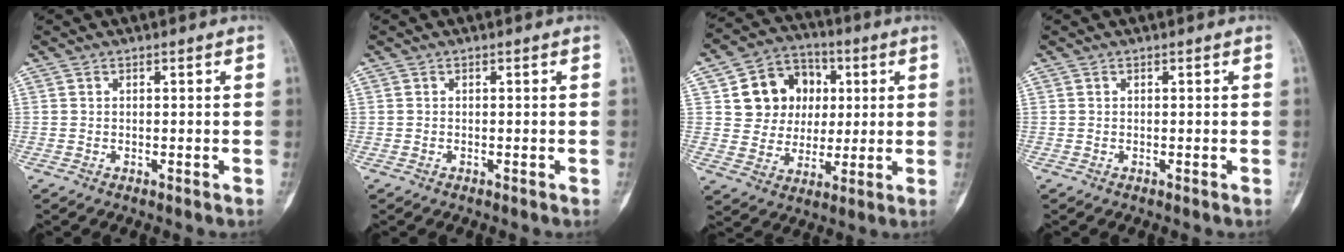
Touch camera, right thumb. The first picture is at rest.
{"total": 0.0}
{"total": 13.5, "force": [3.3, 11.8, 5.6], "torque": [-0.045, 0.004, 0.058]}
{"total": 0.0}